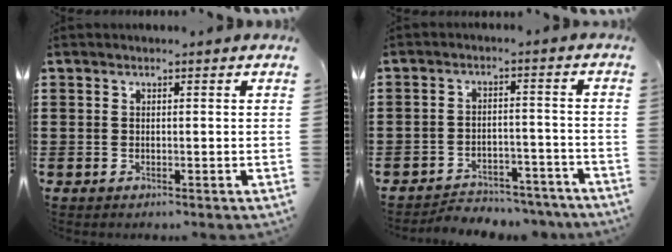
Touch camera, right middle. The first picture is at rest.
{"total": 4.1, "force": [-4.0, 0.6, 0.3], "torque": [-0.011, 0.005, -0.084]}